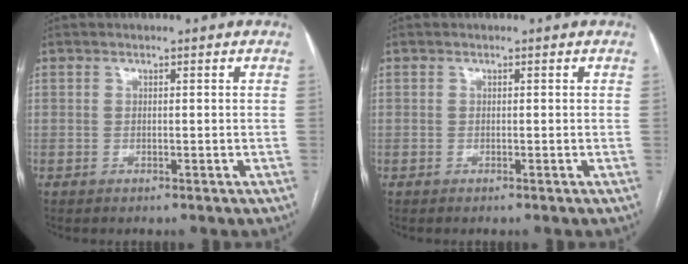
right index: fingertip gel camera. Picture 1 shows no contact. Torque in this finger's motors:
{"motor_torque": [-0.15, 0.15, -0.04, -0.05]}